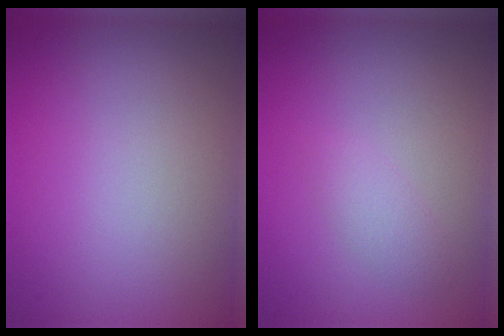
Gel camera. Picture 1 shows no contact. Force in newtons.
{"total": 1.4, "press": 1.4, "slide": 0.1}